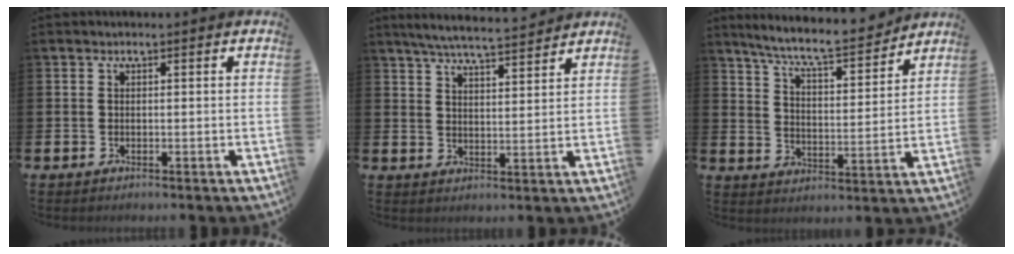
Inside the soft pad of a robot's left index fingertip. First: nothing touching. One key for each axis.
{"total": 5.7, "fx": 5.5, "fy": 0.0, "fz": 1.5, "tx": -0.042, "ty": -0.033, "tz": 0.098}
{"total": 8.1, "fx": 7.5, "fy": 0.9, "fz": 3.0, "tx": -0.083, "ty": -0.051, "tz": 0.128}